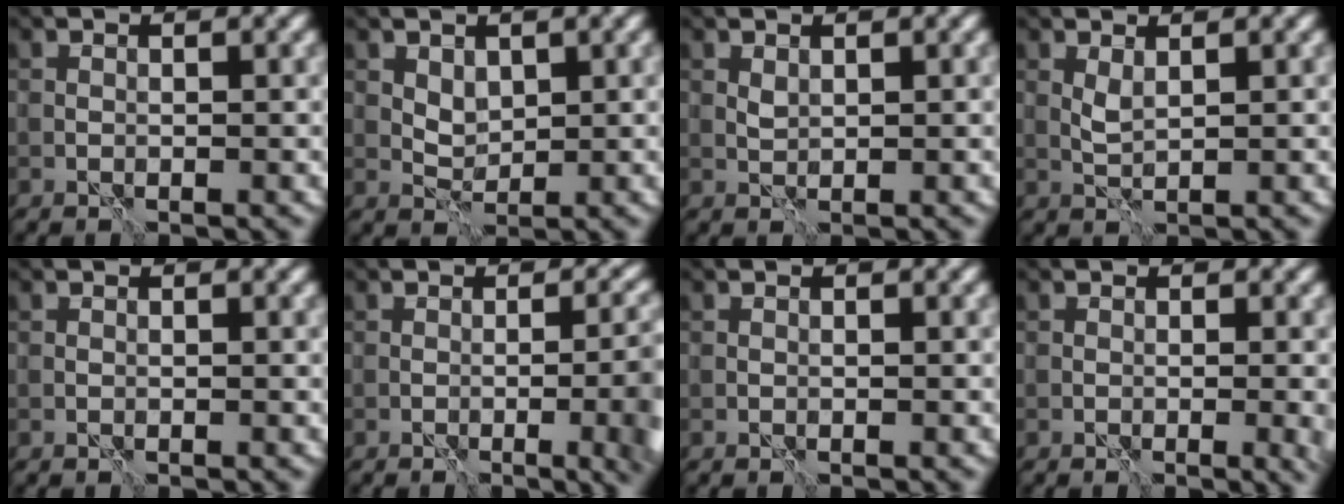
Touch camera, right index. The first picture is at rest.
{"total": 1.7, "force": [0.7, 1.2, 1.0], "torque": [-0.019, -0.005, 0.017]}
{"total": 0.7, "force": [0.4, 0.3, 0.5], "torque": [-0.016, -0.001, 0.011]}
{"total": 1.3, "force": [0.6, 0.4, 1.1], "torque": [-0.030, -0.001, 0.014]}
{"total": 0.0}
{"total": 8.4, "force": [-1.8, 3.4, 7.4], "torque": [-0.066, -0.003, -0.013]}
{"total": 0.0}
{"total": 2.2, "force": [-0.3, 0.6, 2.1], "torque": [-0.024, -0.001, -0.005]}